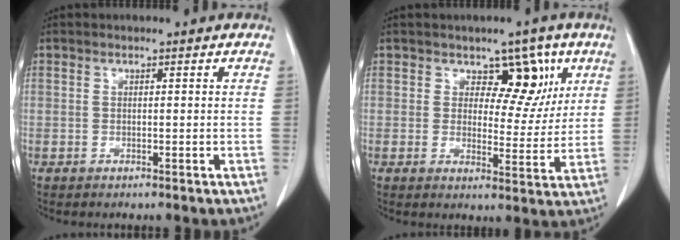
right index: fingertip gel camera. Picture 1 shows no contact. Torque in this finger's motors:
{"motor_torque": [0.08, 0.23, 0.12, 0.00]}